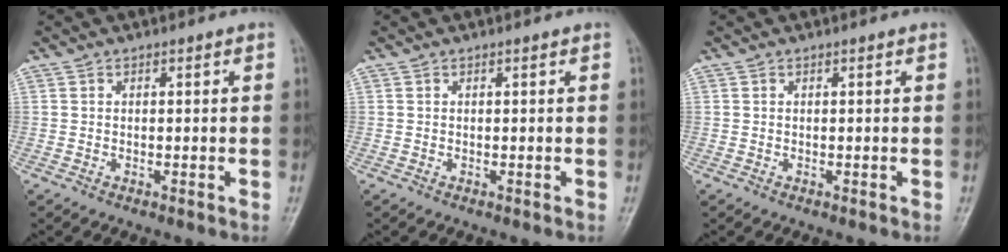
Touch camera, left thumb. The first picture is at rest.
{"total": 0.0}
{"total": 0.0}